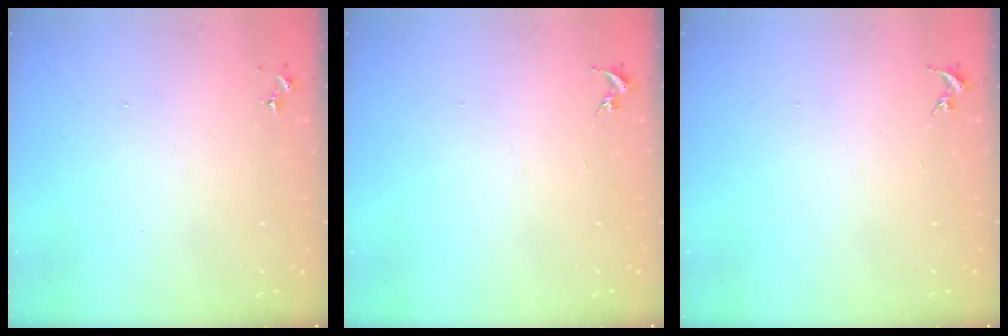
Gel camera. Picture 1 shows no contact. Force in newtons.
{"total": 0.0}
{"total": 0.0}